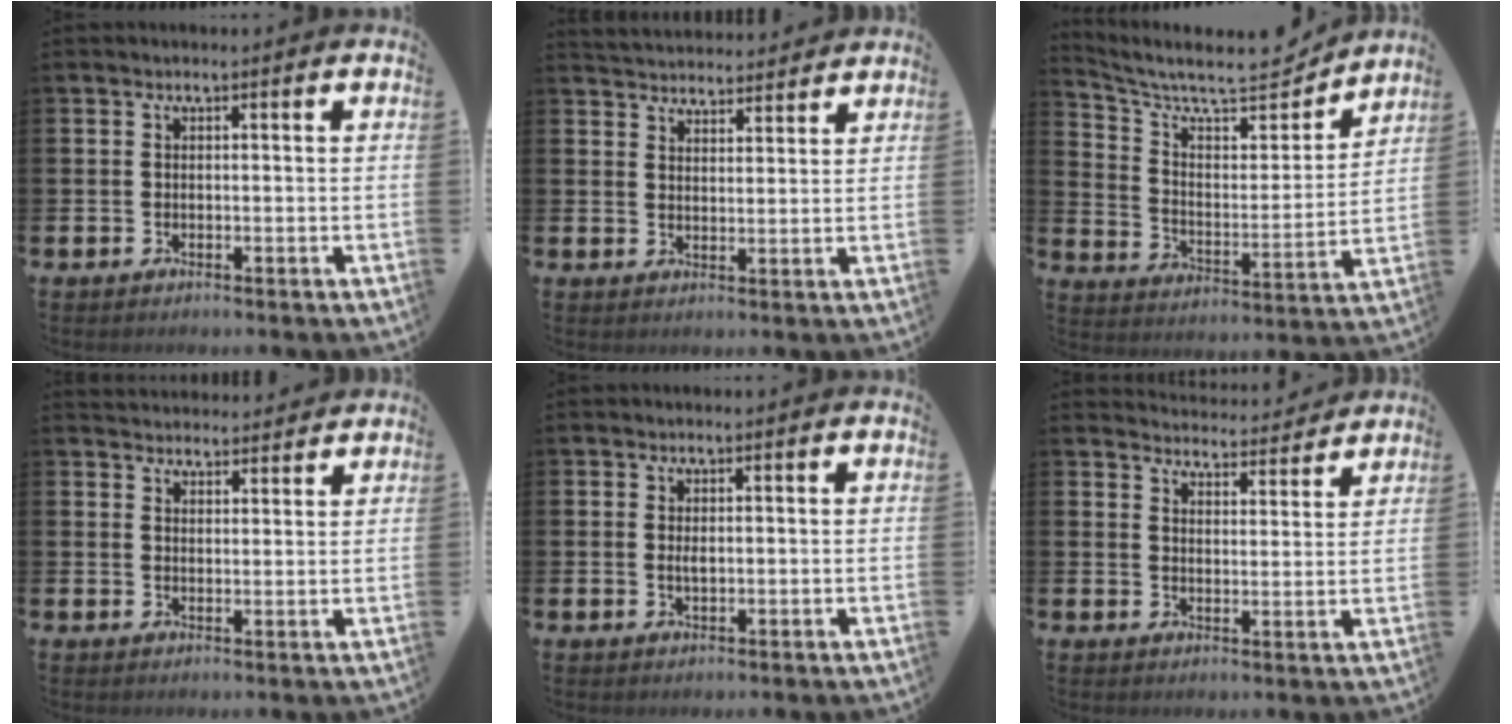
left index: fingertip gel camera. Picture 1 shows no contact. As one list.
[{"total": 4.0, "force": [3.9, 0.8, -0.3], "torque": [-0.005, -0.024, 0.070]}, {"total": 9.0, "force": [8.1, 2.1, 3.3], "torque": [-0.092, -0.068, 0.135]}, {"total": 3.3, "force": [3.3, 0.7, -0.2], "torque": [0.006, -0.022, 0.059]}, {"total": 0.9, "force": [0.2, 0.4, 0.9], "torque": [-0.012, 0.000, 0.000]}, {"total": 4.2, "force": [4.2, 0.3, 0.0], "torque": [-0.004, -0.036, 0.071]}]